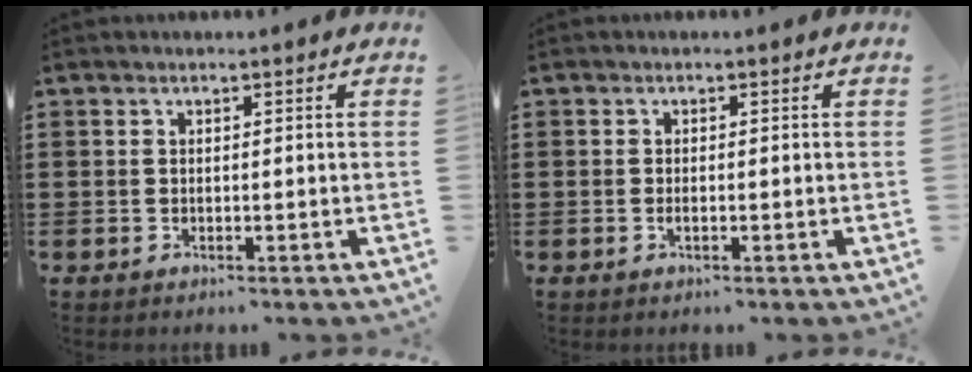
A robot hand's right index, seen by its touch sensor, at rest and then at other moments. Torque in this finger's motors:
{"motor_torque": [0.73, 1.41, 0.01, 0.02]}